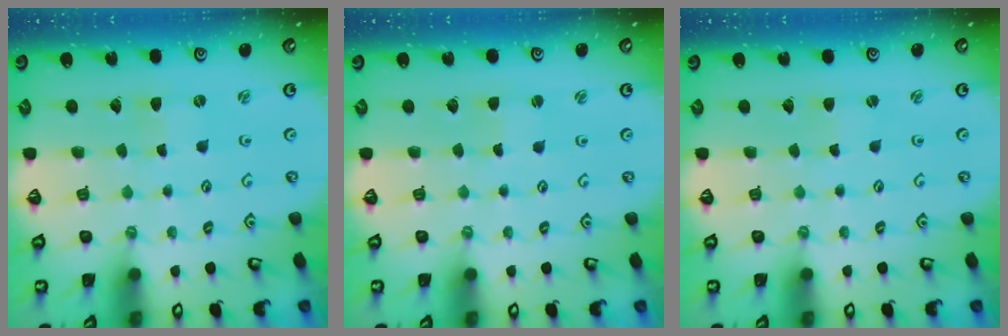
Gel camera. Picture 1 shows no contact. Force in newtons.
{"total": 0.5, "press": 0.5, "slide": 0.0}
{"total": 0.5, "press": 0.5, "slide": 0.0}